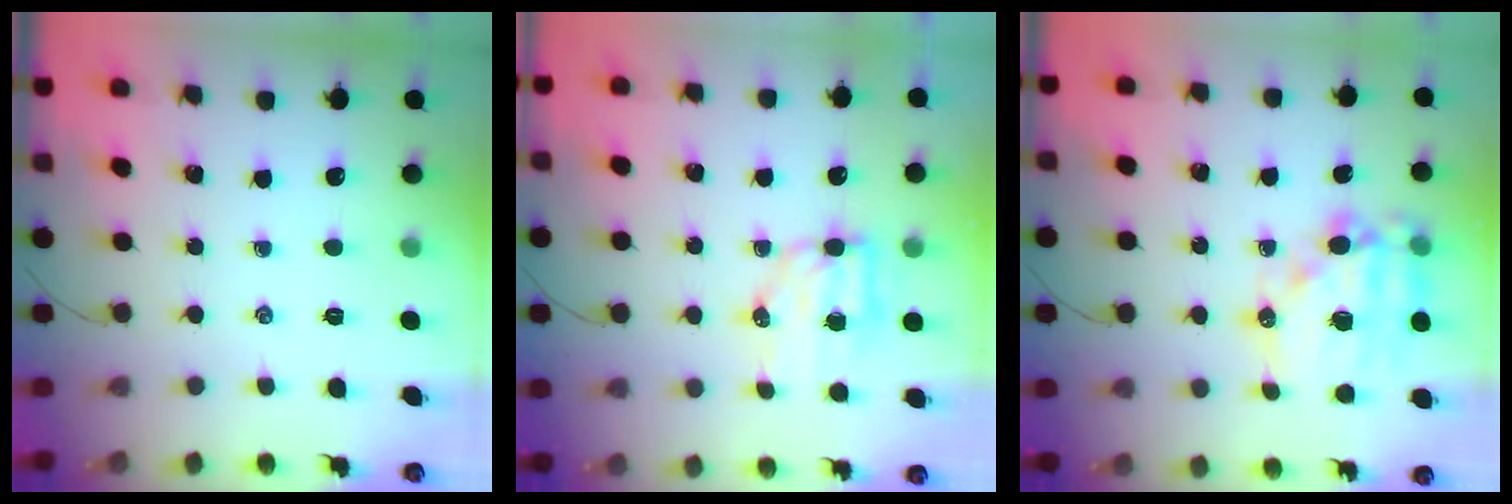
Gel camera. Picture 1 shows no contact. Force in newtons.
{"total": 7.3, "press": 7.1, "slide": 1.4}
{"total": 17.3, "press": 16.9, "slide": 3.8}